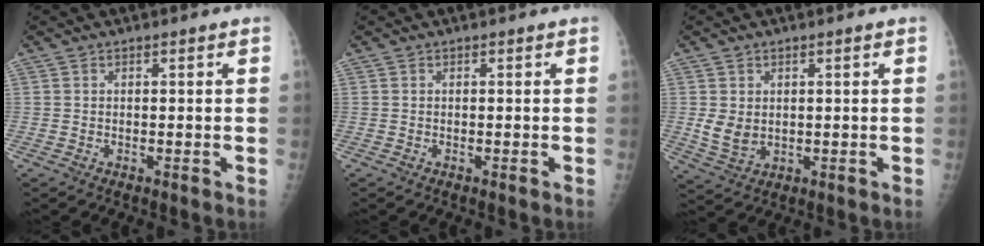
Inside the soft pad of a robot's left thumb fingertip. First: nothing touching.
{"total": 0.0}
{"total": 4.6, "force": [0.6, 3.4, 3.0], "torque": [-0.044, -0.011, 0.024]}